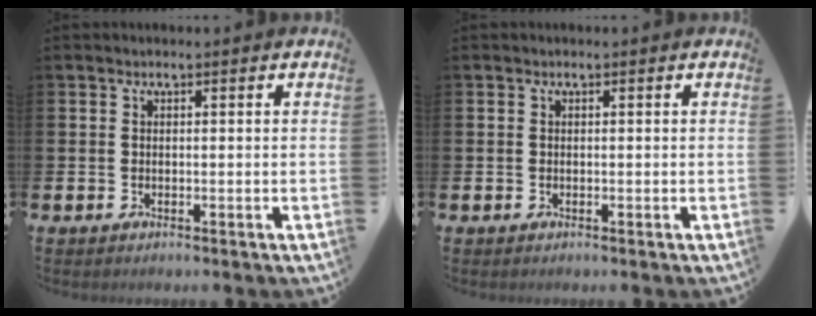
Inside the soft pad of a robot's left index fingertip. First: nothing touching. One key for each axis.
{"total": 0.0}